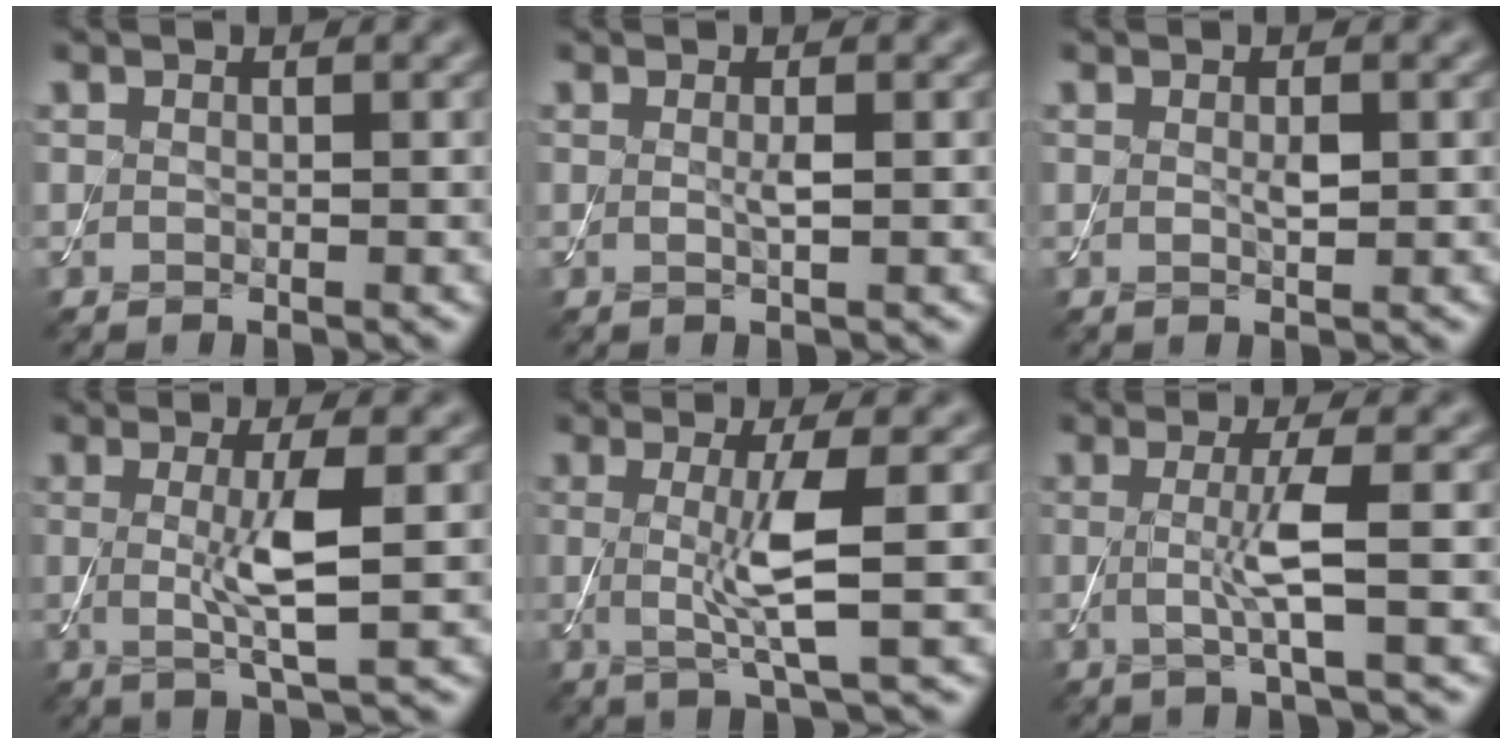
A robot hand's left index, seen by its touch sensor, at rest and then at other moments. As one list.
[{"total": 0.9, "force": [0.0, 0.1, 0.9], "torque": [-0.022, 0.000, 0.000]}, {"total": 1.1, "force": [0.1, 0.4, 1.0], "torque": [-0.022, -0.001, 0.002]}, {"total": 4.2, "force": [0.1, 0.7, 4.1], "torque": [-0.079, -0.008, 0.002]}, {"total": 4.4, "force": [0.0, 0.6, 4.4], "torque": [-0.085, -0.008, 0.001]}, {"total": 3.3, "force": [-0.1, 0.4, 3.2], "torque": [-0.068, -0.007, -0.006]}]